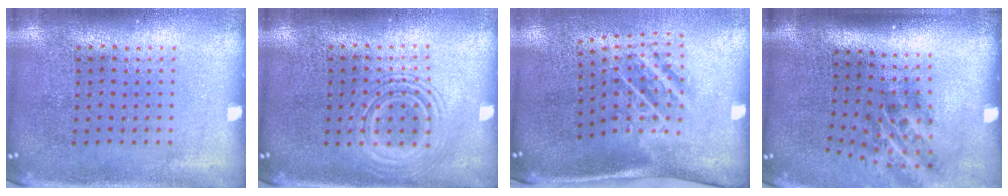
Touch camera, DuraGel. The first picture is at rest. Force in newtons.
{"total": 2.8, "press": 2.7, "slide": 0.5}
{"total": 2.0, "press": 1.2, "slide": 1.6}
{"total": 2.1, "press": 1.3, "slide": 1.6}